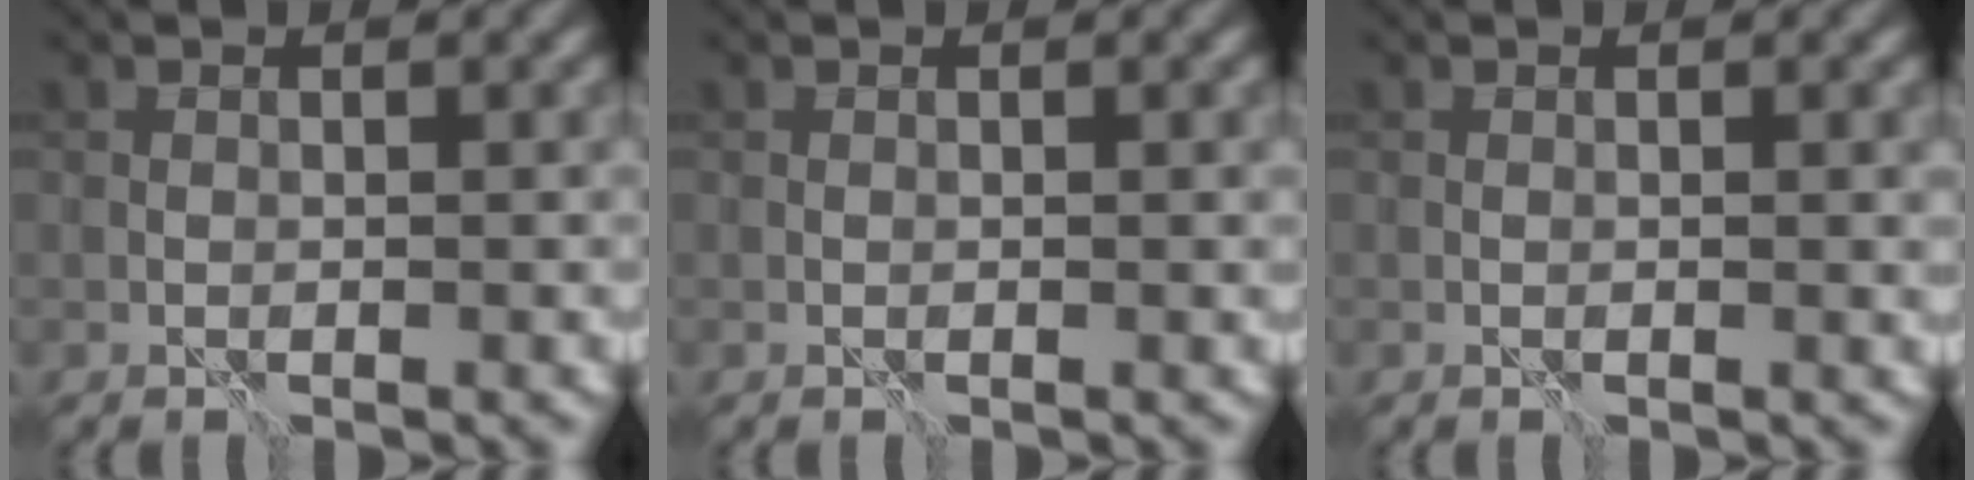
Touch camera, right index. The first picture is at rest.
{"total": 0.0}
{"total": 0.5, "force": [0.1, 0.1, 0.5], "torque": [-0.006, -0.002, 0.000]}